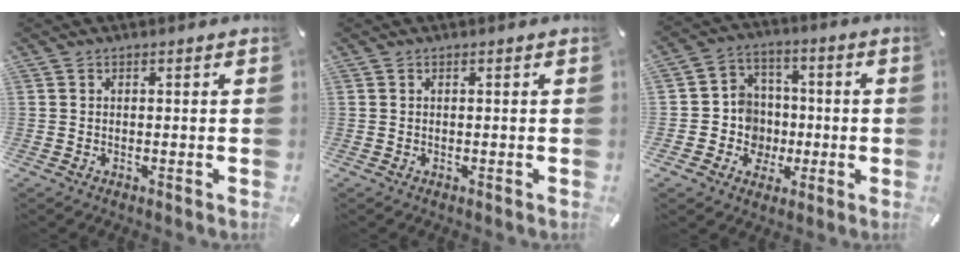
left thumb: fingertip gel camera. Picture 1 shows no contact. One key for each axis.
{"total": 0.0}
{"total": 9.4, "fx": -1.4, "fy": 9.3, "fz": 0.8, "tx": -0.026, "ty": 0.005, "tz": -0.014}